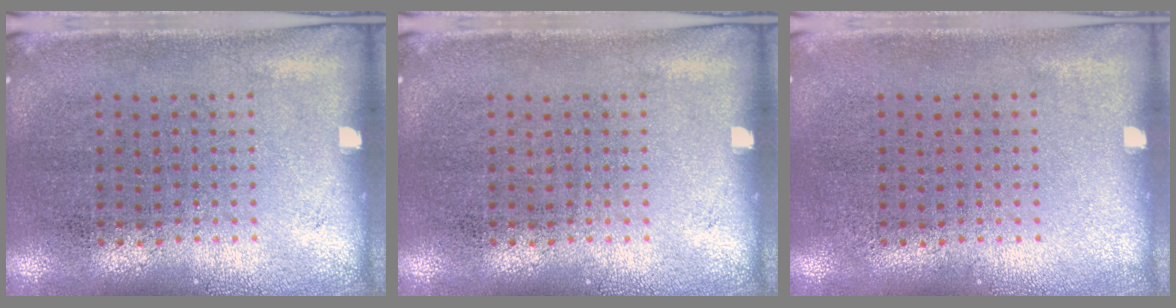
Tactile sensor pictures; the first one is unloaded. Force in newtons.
{"total": 0.0}
{"total": 0.0}